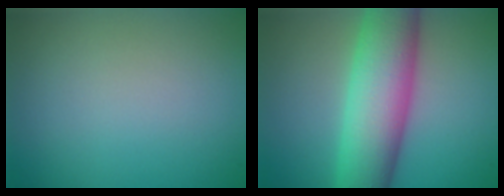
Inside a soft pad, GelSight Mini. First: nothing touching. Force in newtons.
{"total": 10.0, "press": 10.0, "slide": 0.3}